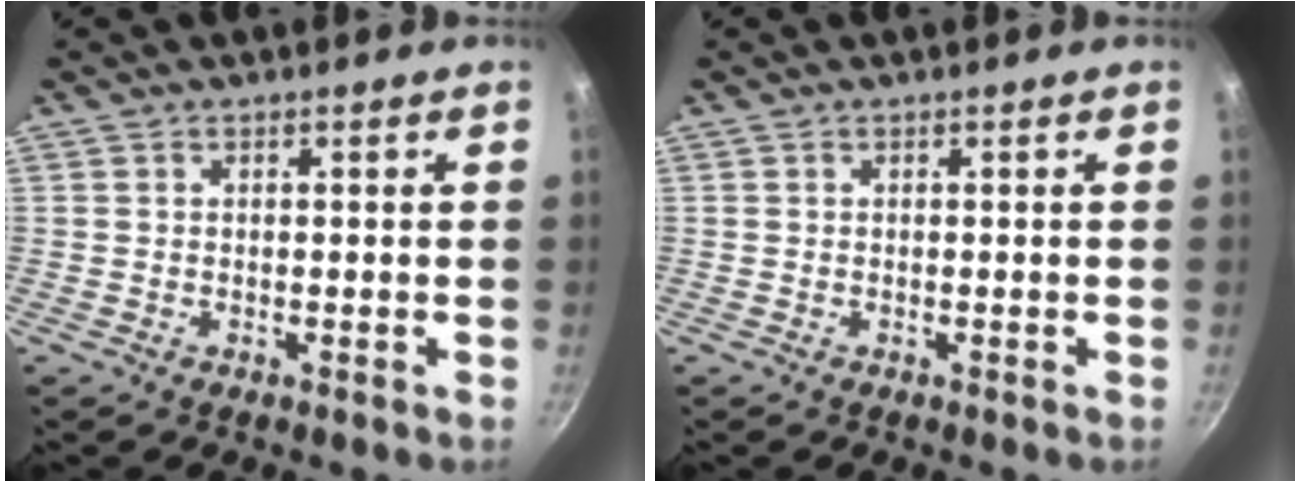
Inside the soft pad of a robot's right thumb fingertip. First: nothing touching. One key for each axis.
{"total": 0.0}